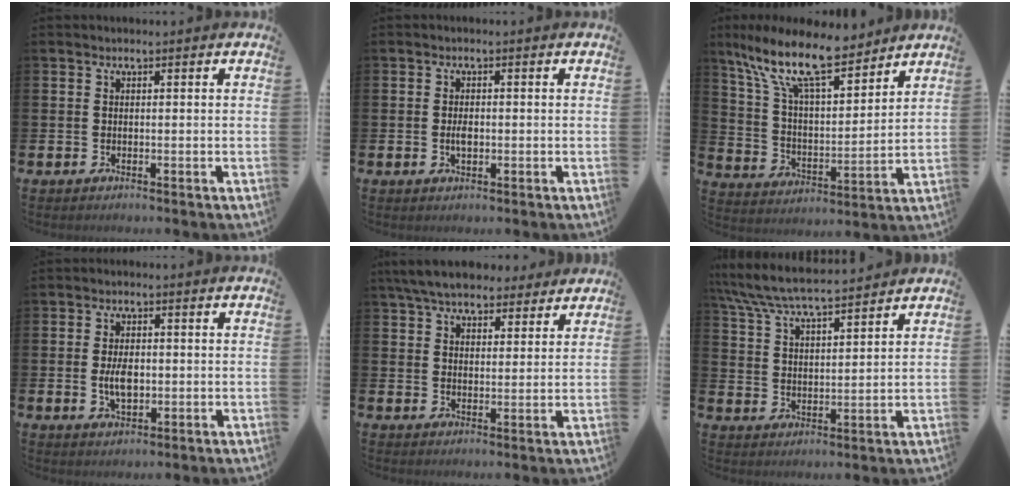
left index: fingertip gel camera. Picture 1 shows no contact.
{"total": 1.8, "force": [-0.2, 0.9, 1.5], "torque": [-0.018, -0.002, -0.007]}
{"total": 13.1, "force": [10.2, 4.1, 7.1], "torque": [-0.162, -0.051, 0.179]}
{"total": 4.1, "force": [-0.2, 2.3, 3.4], "torque": [-0.053, 0.001, -0.006]}
{"total": 6.9, "force": [6.3, 2.0, 1.8], "torque": [-0.056, -0.020, 0.117]}
{"total": 7.0, "force": [6.7, 0.6, 2.0], "torque": [-0.067, -0.040, 0.118]}